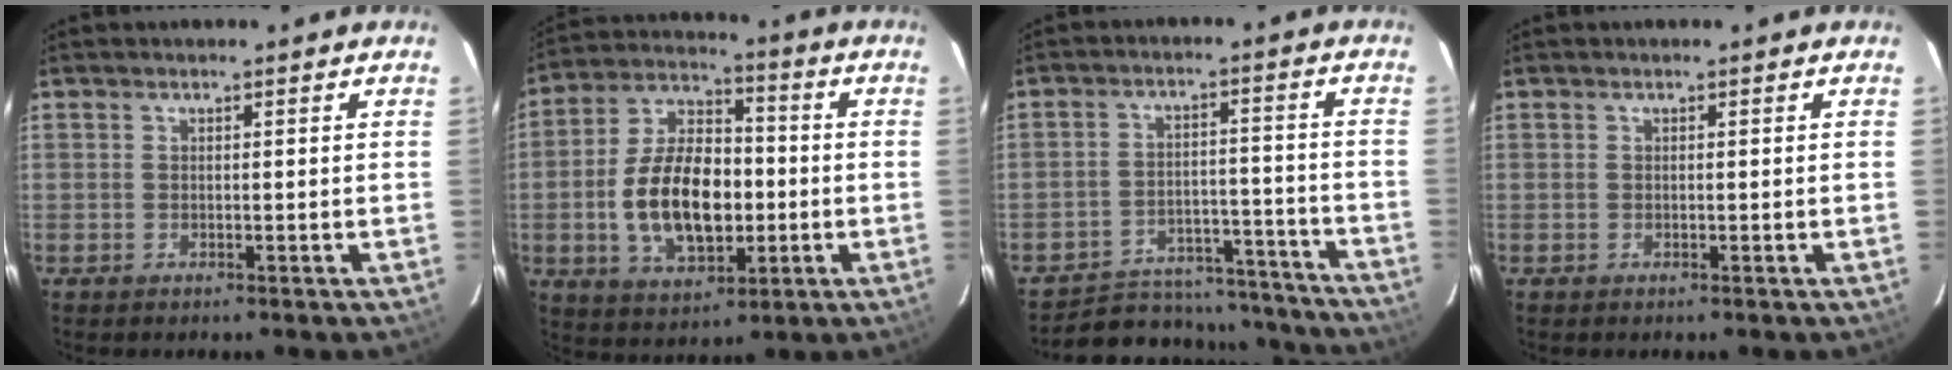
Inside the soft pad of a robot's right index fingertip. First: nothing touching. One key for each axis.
{"total": 16.7, "fx": -2.6, "fy": 9.5, "fz": 13.5, "tx": -0.270, "ty": 0.015, "tz": -0.035}
{"total": 19.9, "fx": -17.8, "fy": 7.4, "fz": 5.2, "tx": -0.110, "ty": 0.038, "tz": -0.216}
{"total": 0.0}